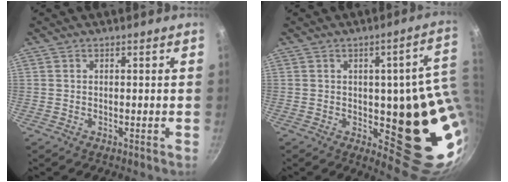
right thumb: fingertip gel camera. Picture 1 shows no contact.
{"total": 18.9, "force": [0.8, 7.8, 17.2], "torque": [-0.138, -0.024, 0.020]}